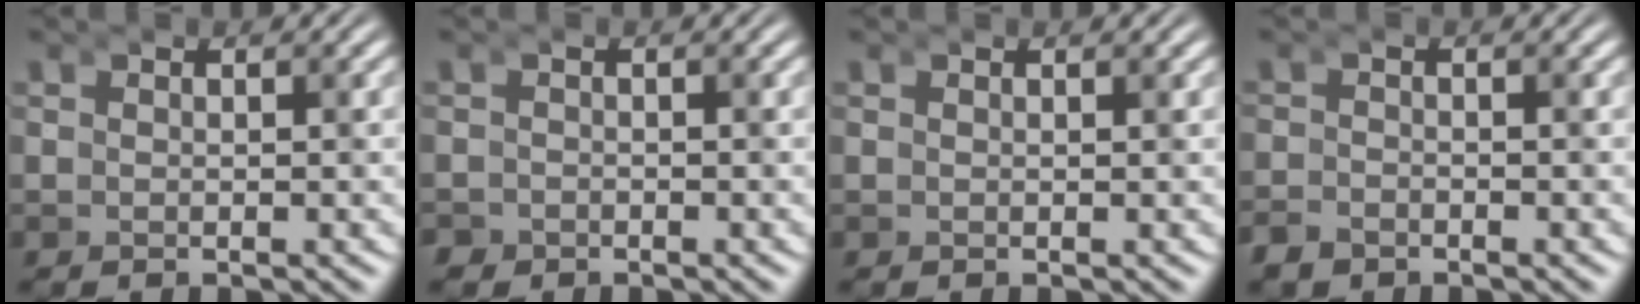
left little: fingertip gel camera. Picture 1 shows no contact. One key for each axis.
{"total": 1.6, "fx": -1.2, "fy": 1.0, "fz": -0.3, "tx": -0.016, "ty": -0.016, "tz": -0.020}
{"total": 0.0}
{"total": 1.7, "fx": -1.6, "fy": 0.2, "fz": -0.6, "tx": 0.001, "ty": -0.012, "tz": -0.028}